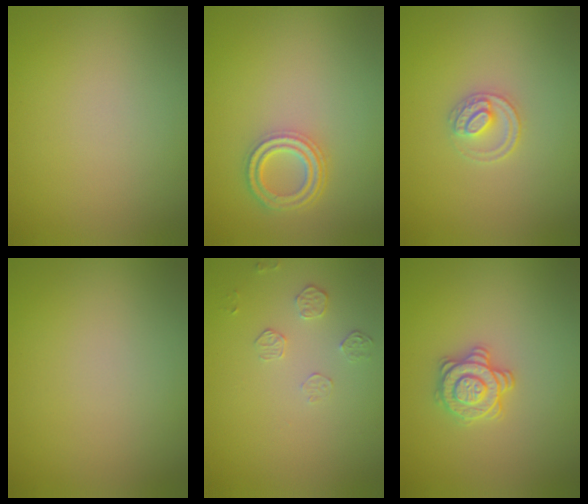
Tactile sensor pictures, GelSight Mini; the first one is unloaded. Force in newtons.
{"total": 3.6, "press": 2.9, "slide": 2.2}
{"total": 2.2, "press": 2.2, "slide": 0.2}
{"total": 0.0}
{"total": 1.5, "press": 0.8, "slide": 1.3}
{"total": 2.8, "press": 2.7, "slide": 0.9}